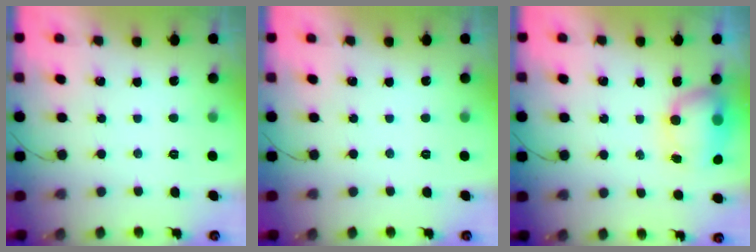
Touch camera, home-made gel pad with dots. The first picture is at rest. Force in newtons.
{"total": 0.0}
{"total": 7.1, "press": 7.0, "slide": 1.0}